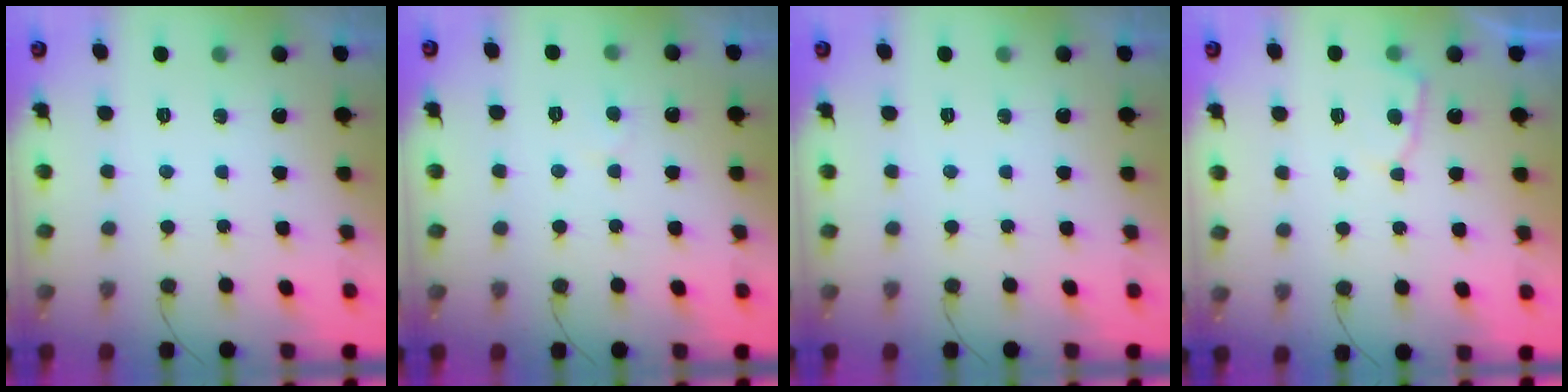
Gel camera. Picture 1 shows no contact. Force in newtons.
{"total": 3.0, "press": 3.0, "slide": 0.3}
{"total": 0.0}
{"total": 3.6, "press": 3.6, "slide": 0.4}